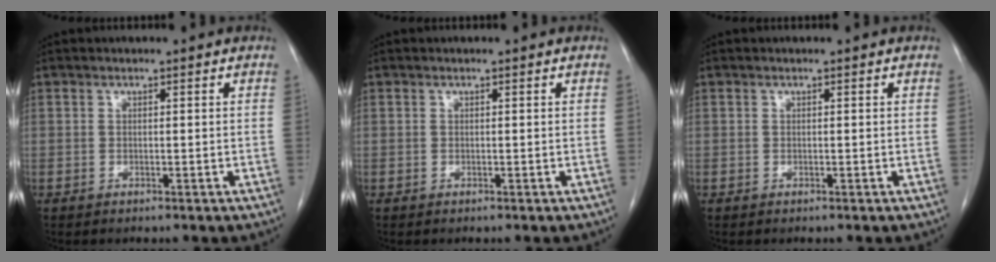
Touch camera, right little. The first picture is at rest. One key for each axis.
{"total": 0.0}
{"total": 0.0}